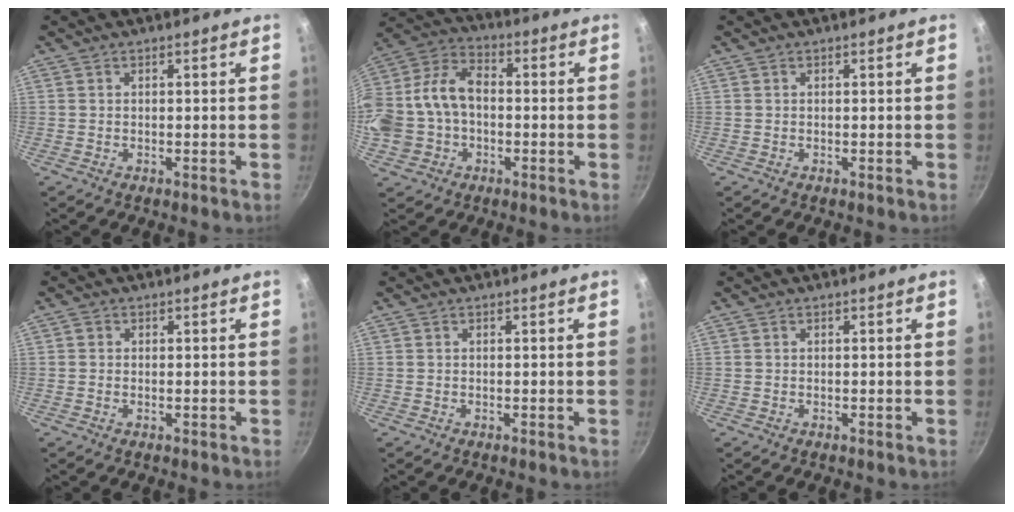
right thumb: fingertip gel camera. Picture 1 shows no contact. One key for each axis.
{"total": 17.6, "fx": -1.4, "fy": 12.9, "fz": 11.8, "tx": -0.242, "ty": 0.051, "tz": -0.031}
{"total": 0.0}
{"total": 0.6, "fx": 0.0, "fy": 0.5, "fz": 0.2, "tx": -0.004, "ty": 0.001, "tz": -0.002}
{"total": 0.0}
{"total": 0.0}